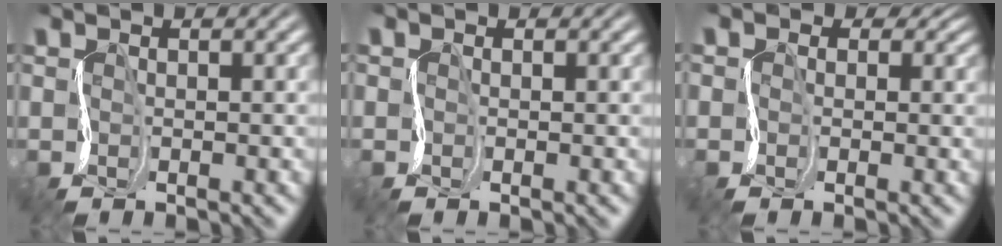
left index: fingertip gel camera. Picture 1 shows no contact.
{"total": 0.0}
{"total": 3.2, "force": [1.0, 2.6, 1.4], "torque": [-0.030, 0.010, -0.010]}